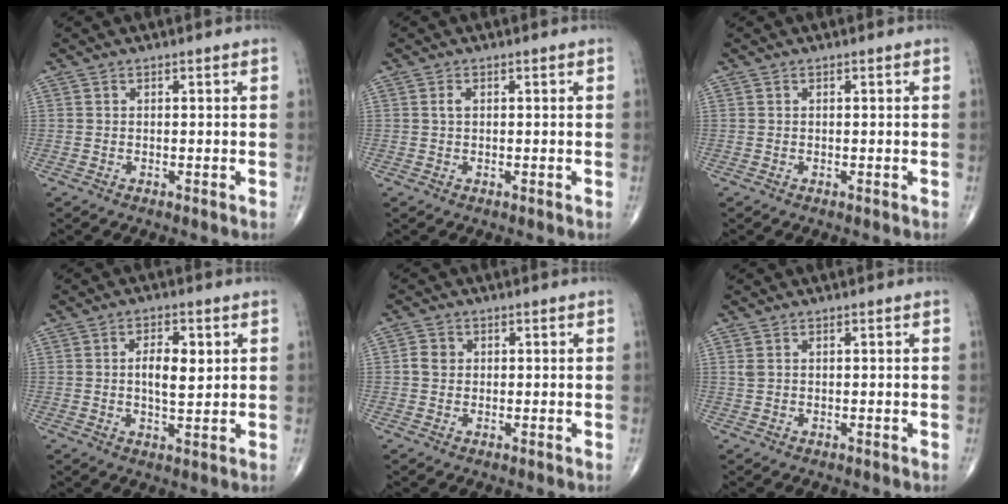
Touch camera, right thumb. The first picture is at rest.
{"total": 1.1, "force": [0.2, 0.6, 0.9], "torque": [-0.019, 0.003, 0.003]}
{"total": 0.0}
{"total": 6.2, "force": [1.2, 2.7, 5.5], "torque": [-0.078, -0.007, 0.020]}
{"total": 2.5, "force": [0.3, 2.2, 1.2], "torque": [-0.013, 0.004, 0.003]}
{"total": 1.1, "force": [0.6, 0.5, 0.8], "torque": [-0.023, 0.009, 0.018]}